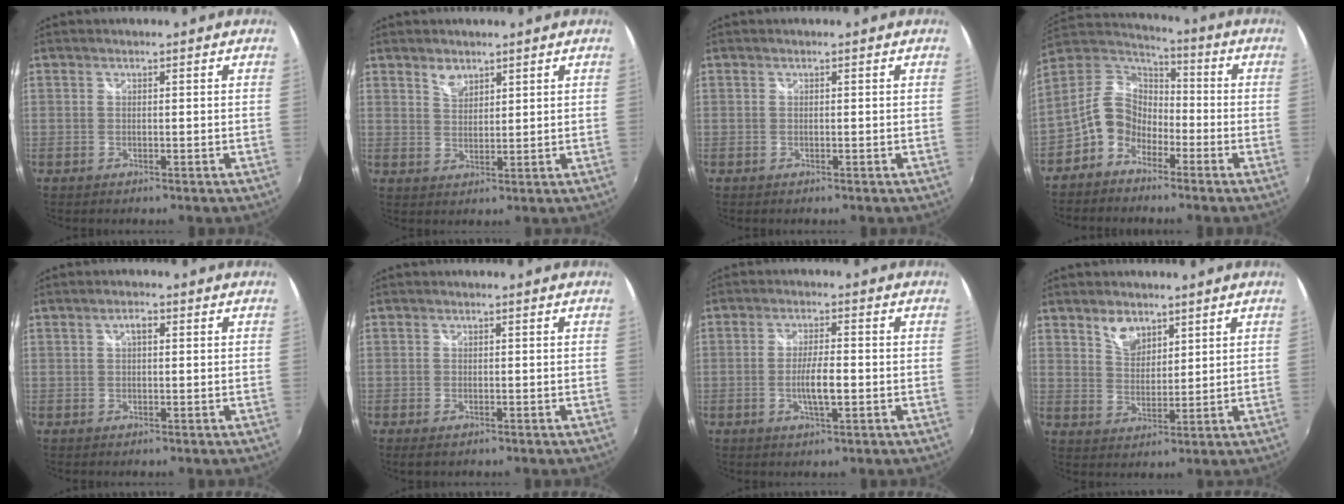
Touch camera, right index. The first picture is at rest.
{"total": 3.1, "force": [2.3, 1.6, 1.2], "torque": [-0.018, 0.000, 0.041]}
{"total": 0.0}
{"total": 9.9, "force": [-5.5, 7.1, 4.1], "torque": [-0.088, 0.031, -0.119]}
{"total": 1.9, "force": [0.4, 0.9, 1.6], "torque": [-0.028, 0.006, 0.005]}
{"total": 1.7, "force": [-1.0, 0.8, 1.0], "torque": [-0.020, -0.007, -0.018]}
{"total": 6.6, "force": [-1.7, 1.4, 6.3], "torque": [-0.118, -0.003, -0.028]}
{"total": 5.2, "force": [3.5, 3.0, 2.4], "torque": [-0.032, 0.003, 0.066]}